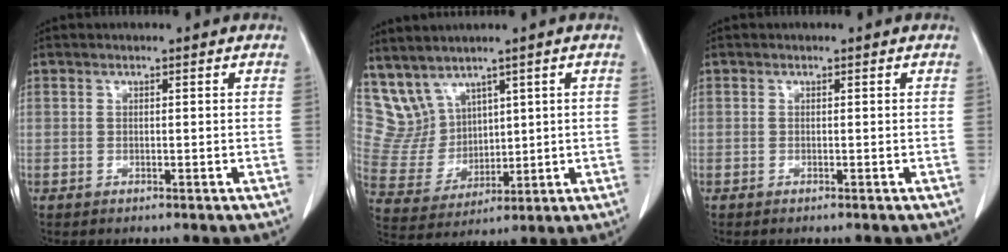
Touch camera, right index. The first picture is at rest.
{"total": 7.7, "force": [6.0, 4.7, 1.2], "torque": [-0.044, 0.021, 0.146]}
{"total": 0.0}